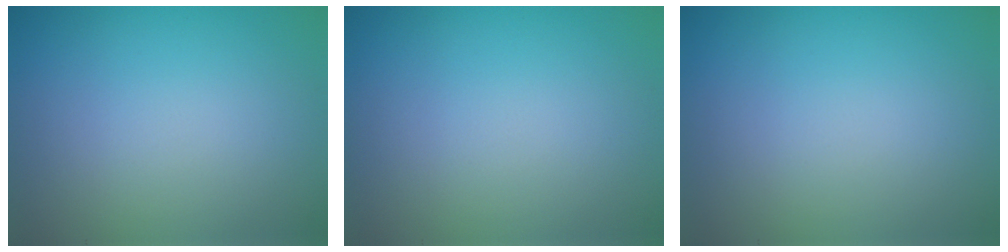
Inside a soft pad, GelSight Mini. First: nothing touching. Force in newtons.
{"total": 0.0}
{"total": 0.0}